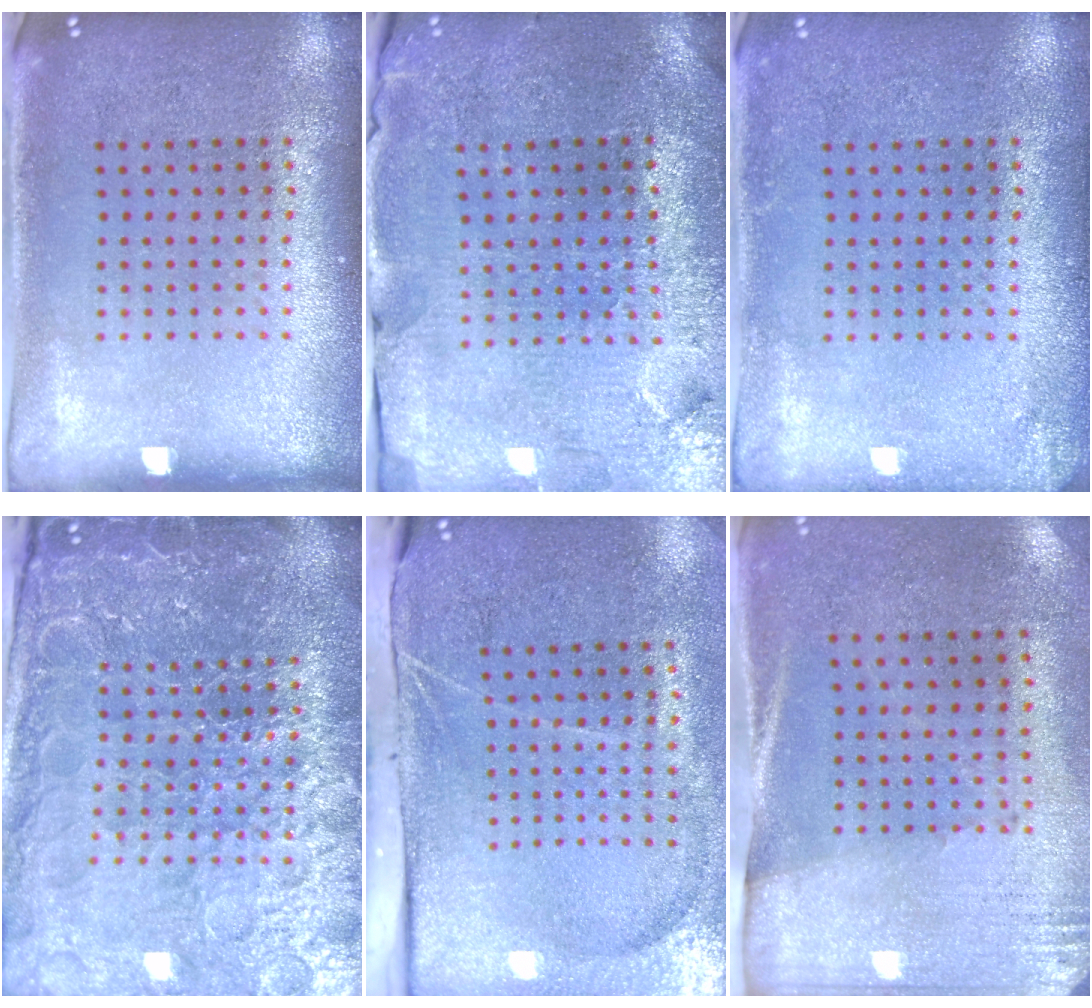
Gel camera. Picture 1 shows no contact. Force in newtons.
{"total": 3.8, "press": 3.6, "slide": 1.1}
{"total": 1.2, "press": 1.2, "slide": 0.0}
{"total": 5.5, "press": 5.1, "slide": 2.1}
{"total": 4.3, "press": 3.5, "slide": 2.6}
{"total": 2.7, "press": 2.4, "slide": 1.3}